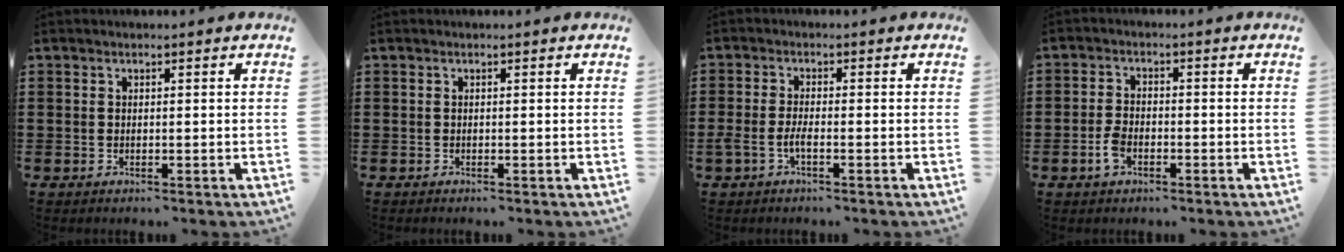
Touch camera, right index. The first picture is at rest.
{"total": 0.0}
{"total": 2.6, "force": [-1.2, 0.5, 2.2], "torque": [-0.054, -0.005, -0.026]}
{"total": 3.3, "force": [-1.6, 1.6, 2.5], "torque": [-0.066, -0.006, -0.034]}